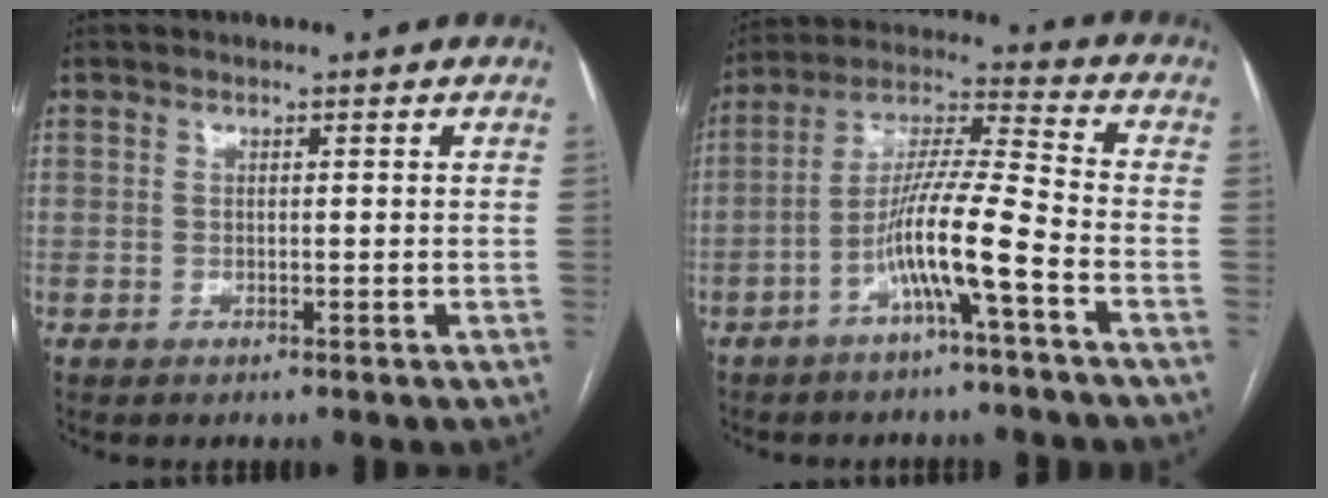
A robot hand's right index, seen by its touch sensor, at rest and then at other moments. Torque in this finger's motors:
{"motor_torque": [1.45, -0.69, 0.97, 0.21]}